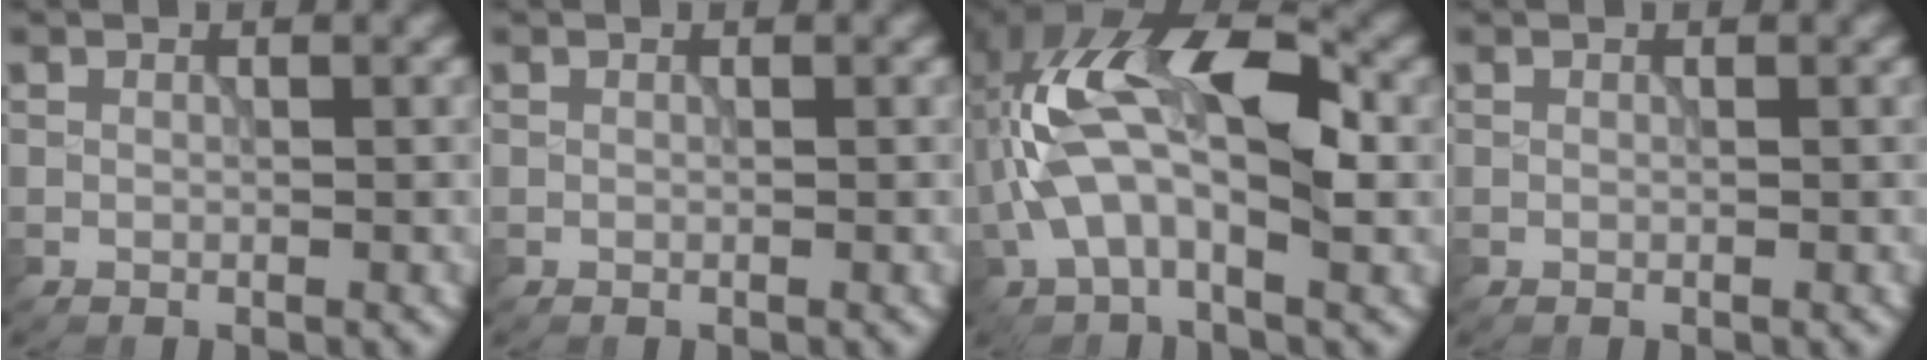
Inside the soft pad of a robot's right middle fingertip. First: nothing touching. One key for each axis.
{"total": 0.0}
{"total": 10.1, "fx": -0.2, "fy": 4.9, "fz": 8.8, "tx": -0.175, "ty": 0.024, "tz": -0.008}
{"total": 0.0}